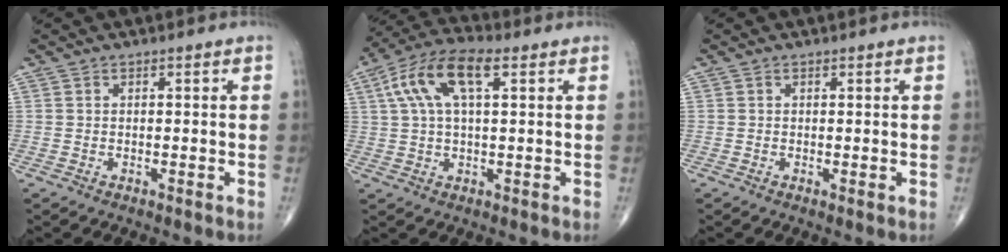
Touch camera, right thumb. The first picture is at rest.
{"total": 11.9, "force": [3.9, 4.9, 10.1], "torque": [-0.206, 0.026, 0.068]}
{"total": 0.5, "force": [0.1, 0.1, 0.5], "torque": [-0.012, -0.003, 0.001]}